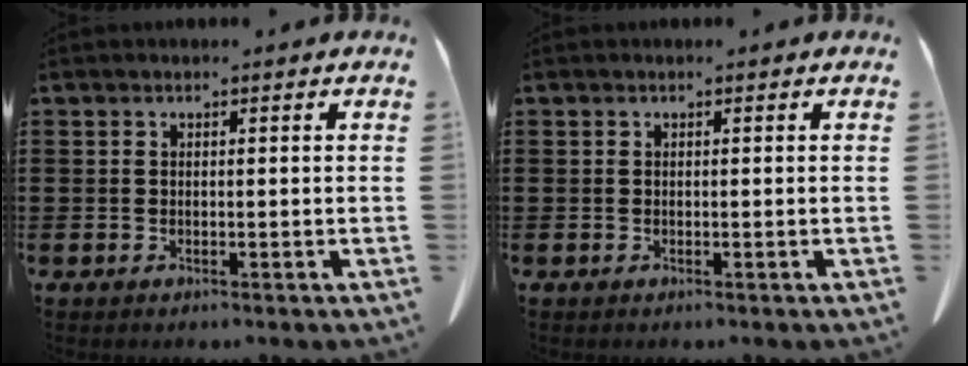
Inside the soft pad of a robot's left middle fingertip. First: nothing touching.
{"total": 0.0}